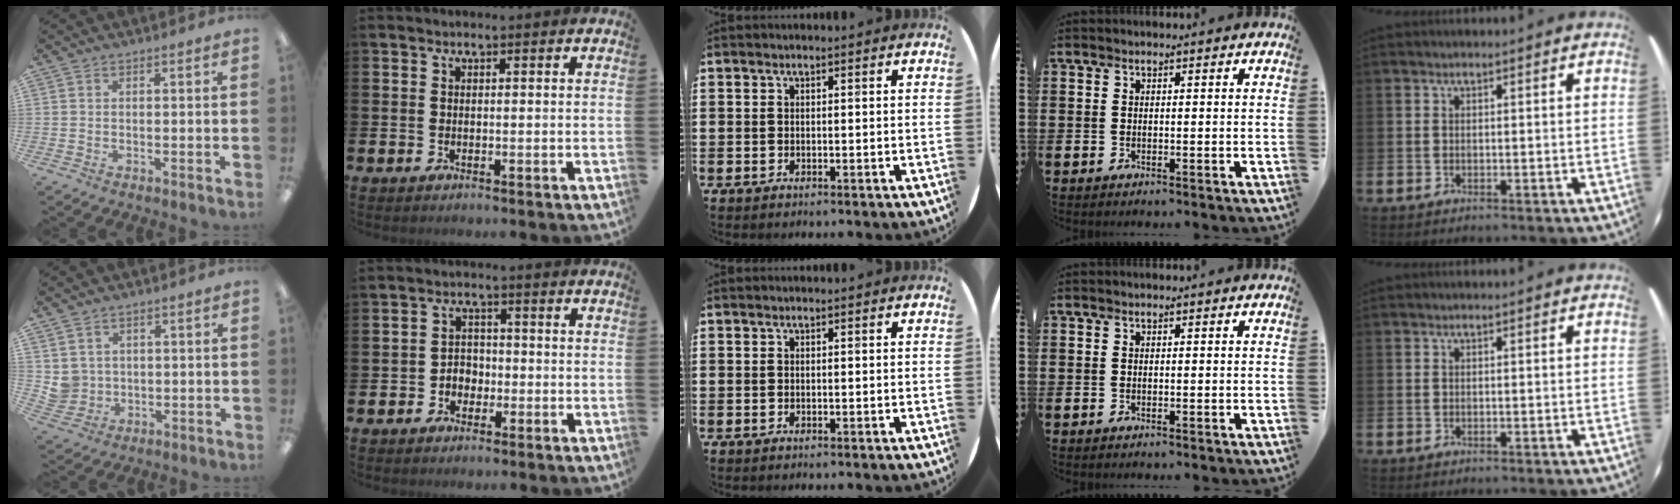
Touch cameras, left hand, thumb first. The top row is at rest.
{"thumb": {"total": 4.4, "force": [1.9, 4.0, -0.1], "torque": [-0.010, -0.006, 0.038]}, "index": {"total": 2.8, "force": [-1.4, 2.2, 0.9], "torque": [-0.021, 0.009, -0.032]}}